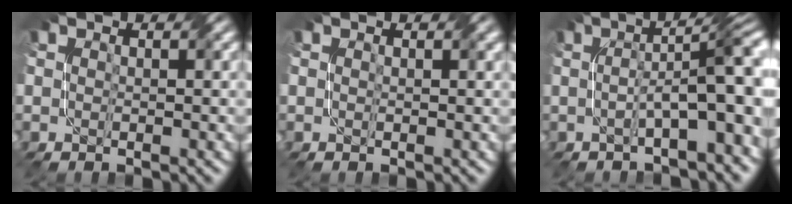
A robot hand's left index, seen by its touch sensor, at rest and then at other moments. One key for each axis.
{"total": 0.0}
{"total": 7.7, "fx": -0.8, "fy": 2.0, "fz": 7.4, "tx": -0.109, "ty": 0.016, "tz": -0.016}